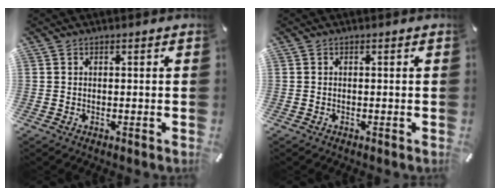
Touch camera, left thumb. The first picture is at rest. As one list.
[{"total": 0.0}]